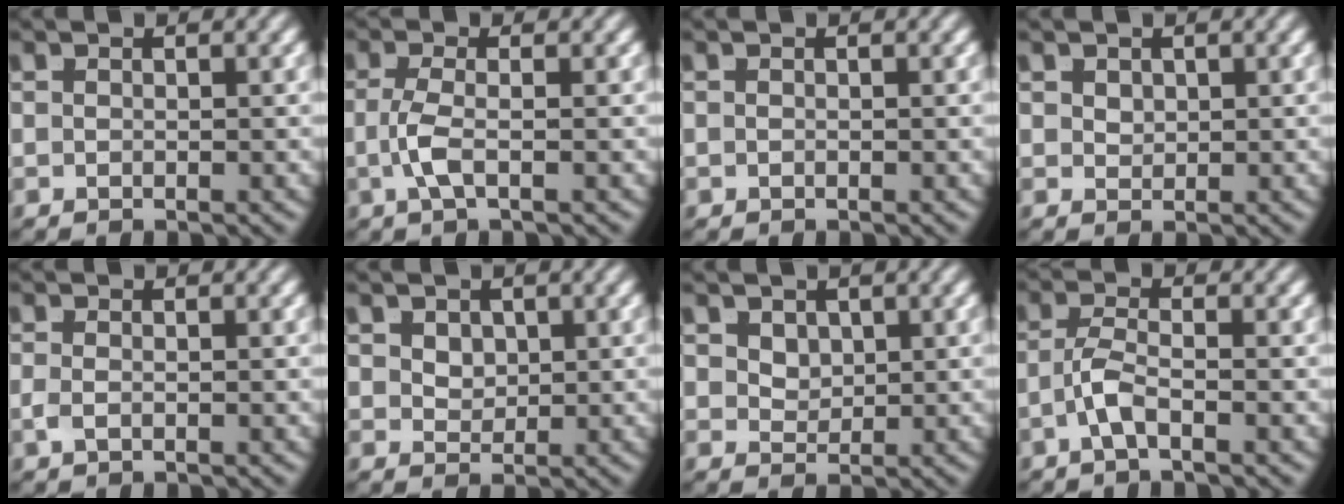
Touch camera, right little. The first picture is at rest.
{"total": 2.2, "force": [-0.6, -0.1, 2.1], "torque": [-0.045, -0.009, -0.005]}
{"total": 0.0}
{"total": 0.9, "force": [0.8, 0.2, 0.4], "torque": [-0.004, -0.010, 0.026]}
{"total": 1.0, "force": [-0.7, -0.2, 0.6], "torque": [-0.019, -0.012, -0.005]}
{"total": 1.8, "force": [1.1, 1.0, 0.9], "torque": [-0.016, -0.014, 0.035]}
{"total": 2.0, "force": [1.4, 1.0, 1.0], "torque": [-0.017, -0.013, 0.040]}
{"total": 2.4, "force": [-1.4, 0.1, 1.9], "torque": [-0.042, -0.009, -0.020]}